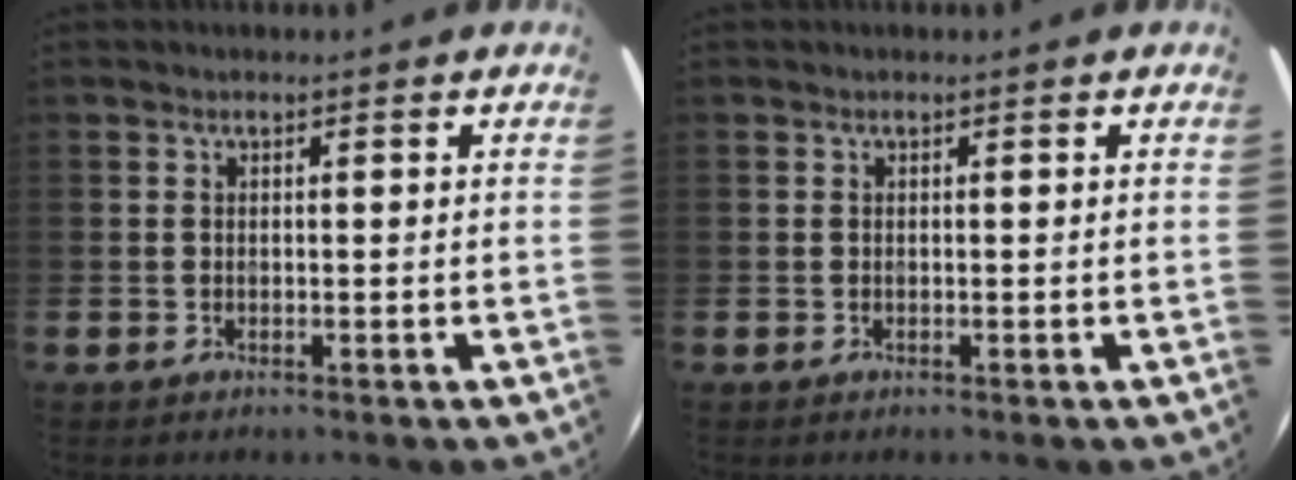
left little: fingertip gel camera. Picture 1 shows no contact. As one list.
[{"total": 0.0}]